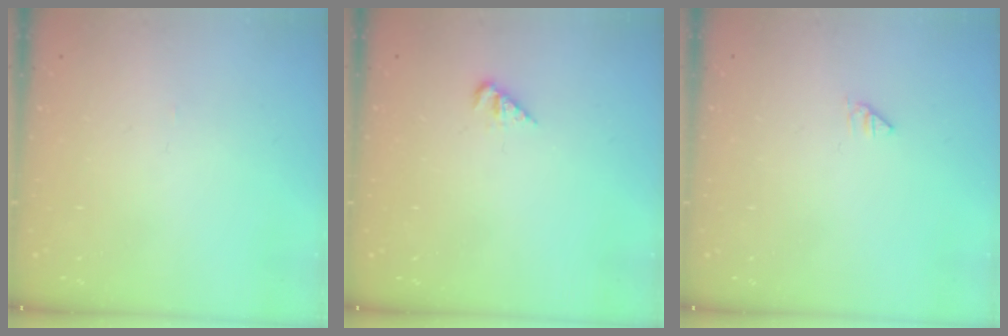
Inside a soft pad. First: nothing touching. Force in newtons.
{"total": 1.6, "press": 1.6, "slide": 0.3}
{"total": 0.0}